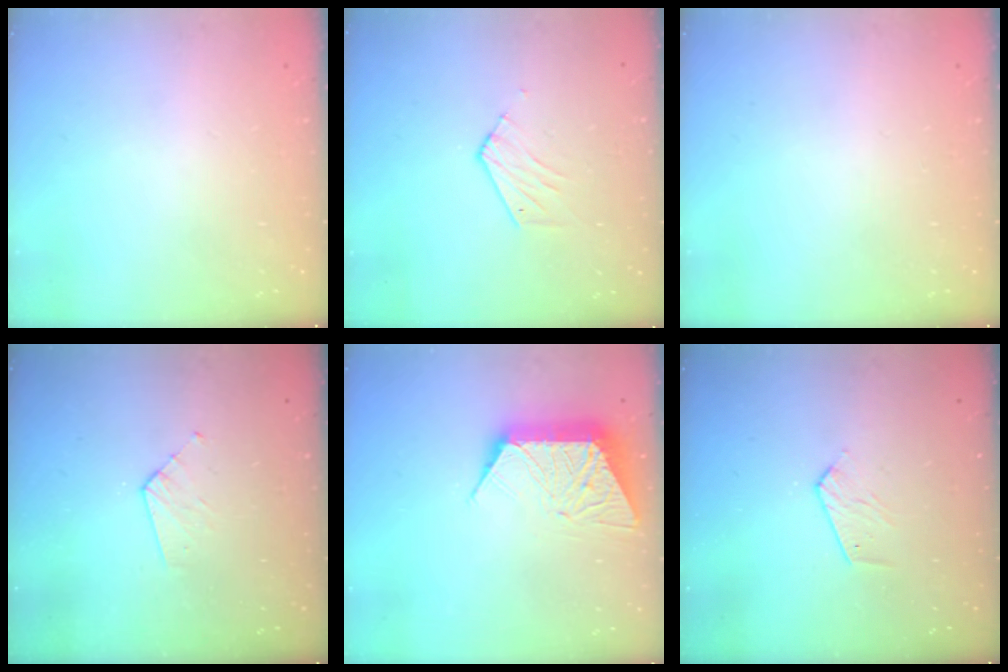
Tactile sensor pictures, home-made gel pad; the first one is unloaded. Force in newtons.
{"total": 4.0, "press": 3.9, "slide": 0.3}
{"total": 0.0}
{"total": 3.3, "press": 3.3, "slide": 0.2}
{"total": 11.3, "press": 11.3, "slide": 0.5}
{"total": 4.8, "press": 4.8, "slide": 0.5}